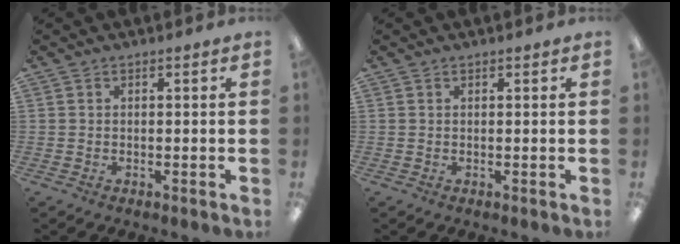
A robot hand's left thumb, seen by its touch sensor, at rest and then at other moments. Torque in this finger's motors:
{"motor_torque": [0.07, -0.10, 0.27, 0.12, 0.00]}